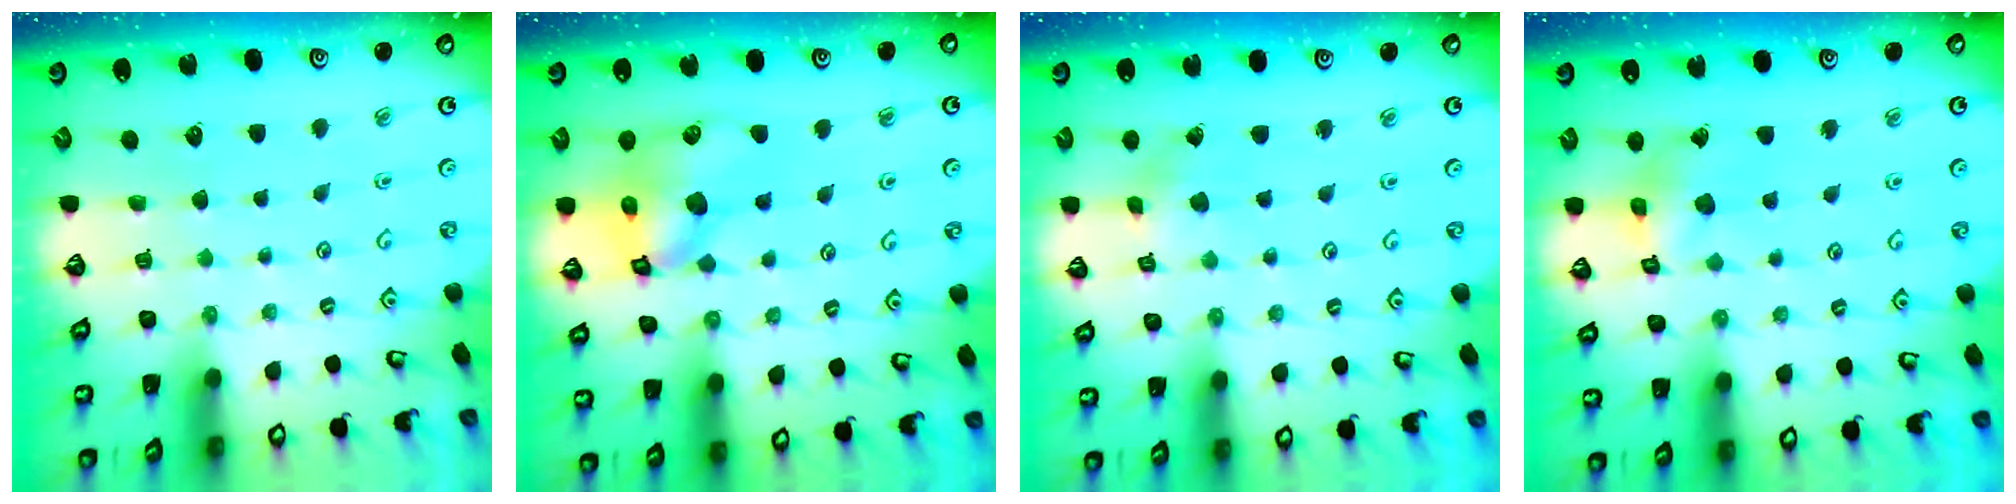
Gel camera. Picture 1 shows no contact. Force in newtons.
{"total": 15.4, "press": 15.2, "slide": 2.1}
{"total": 2.0, "press": 2.0, "slide": 0.1}
{"total": 8.3, "press": 8.2, "slide": 0.8}